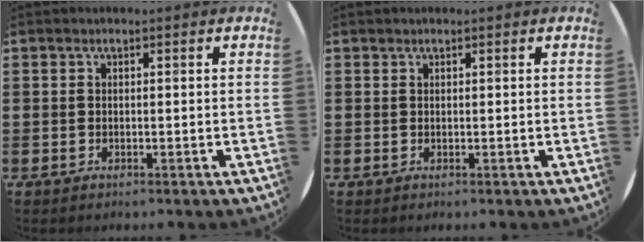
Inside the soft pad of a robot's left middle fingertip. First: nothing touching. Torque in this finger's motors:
{"motor_torque": [-0.22, 0.03, -0.03, -0.01]}